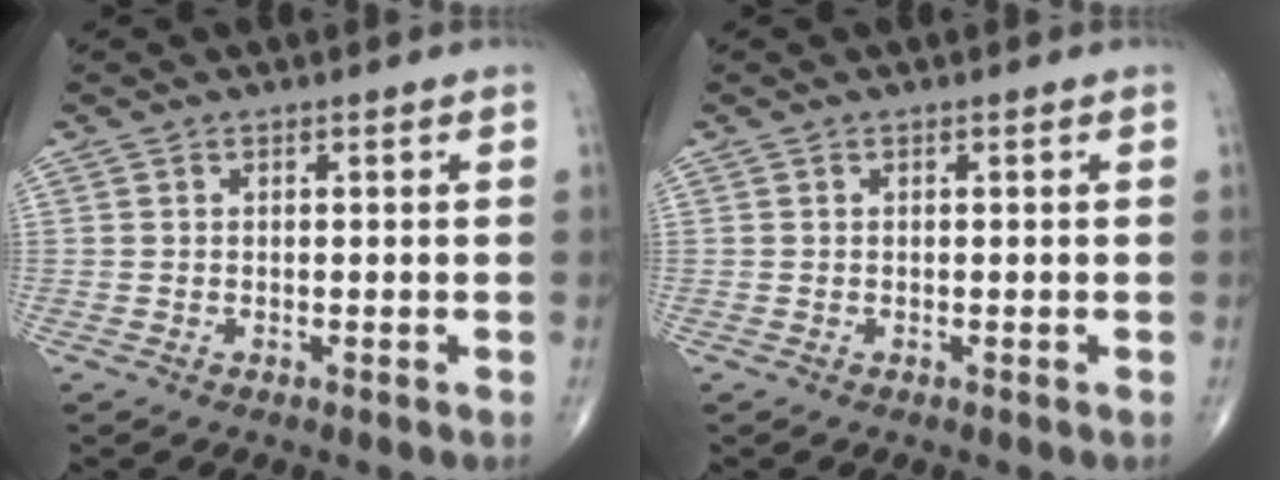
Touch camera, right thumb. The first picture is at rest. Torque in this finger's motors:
{"motor_torque": [-0.01, -0.01, 0.01, 0.02, 0.00]}